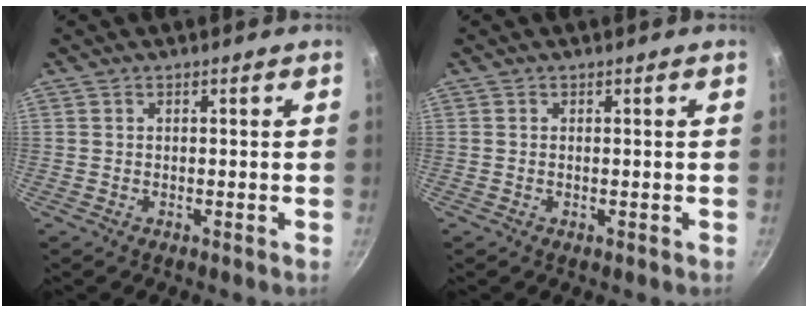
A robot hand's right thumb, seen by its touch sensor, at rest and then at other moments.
{"total": 0.5, "force": [-0.1, 0.2, 0.5], "torque": [-0.007, 0.000, -0.002]}